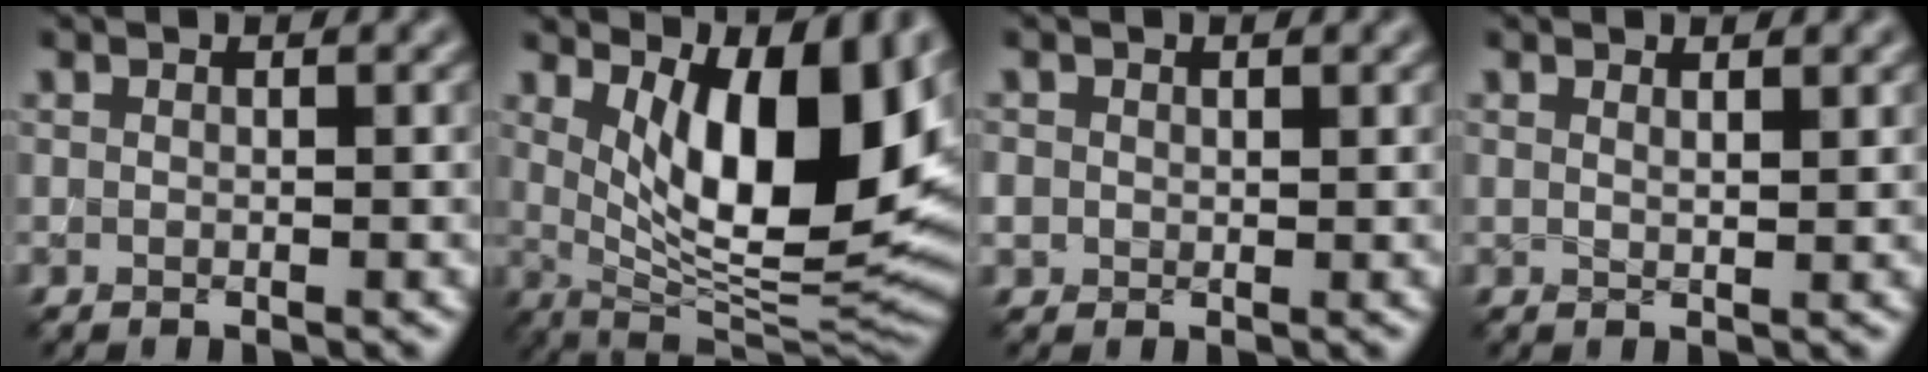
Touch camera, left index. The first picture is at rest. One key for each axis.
{"total": 12.0, "fx": 3.6, "fy": 4.7, "fz": 10.5, "tx": -0.144, "ty": -0.015, "tz": 0.064}
{"total": 1.6, "fx": 0.3, "fy": 1.5, "fz": 0.5, "tx": -0.009, "ty": -0.002, "tz": 0.008}
{"total": 0.9, "fx": 0.8, "fy": 0.1, "fz": 0.3, "tx": -0.002, "ty": 0.000, "tz": 0.013}